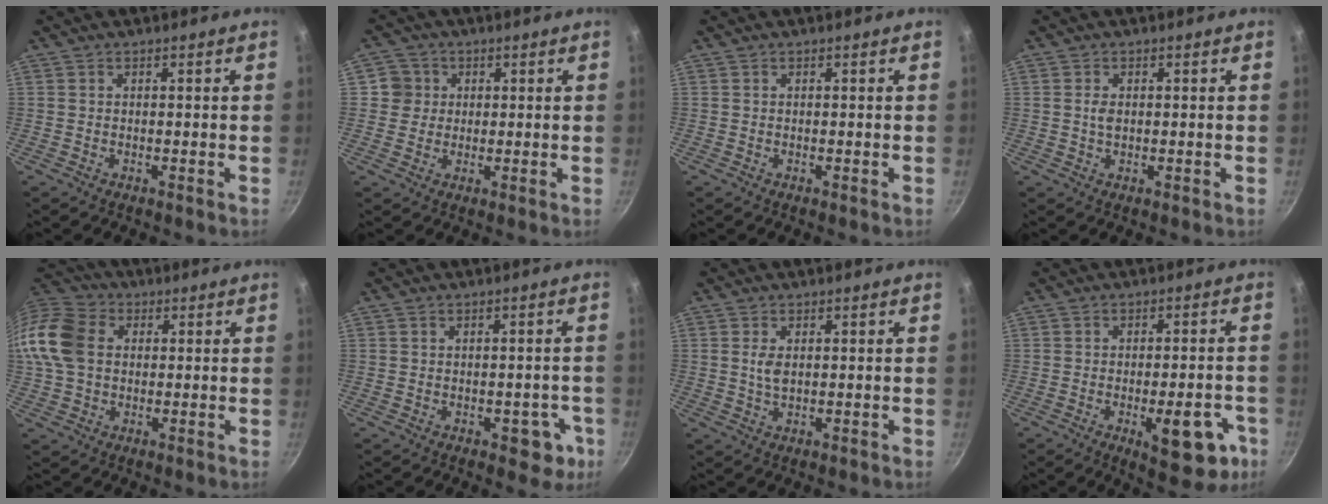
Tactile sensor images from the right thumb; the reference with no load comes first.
{"total": 4.5, "force": [0.8, 4.4, 0.7], "torque": [0.029, 0.005, 0.006]}
{"total": 0.0}
{"total": 1.9, "force": [0.2, 1.2, 1.4], "torque": [-0.025, -0.001, 0.003]}
{"total": 14.6, "force": [1.8, 11.1, 9.2], "torque": [-0.180, 0.022, 0.018]}
{"total": 5.5, "force": [-1.9, 3.6, 3.7], "torque": [-0.004, 0.022, -0.014]}
{"total": 2.8, "force": [0.6, 1.5, 2.3], "torque": [-0.042, -0.005, 0.012]}
{"total": 12.4, "force": [-4.5, 5.3, 10.3], "torque": [-0.092, 0.017, -0.051]}